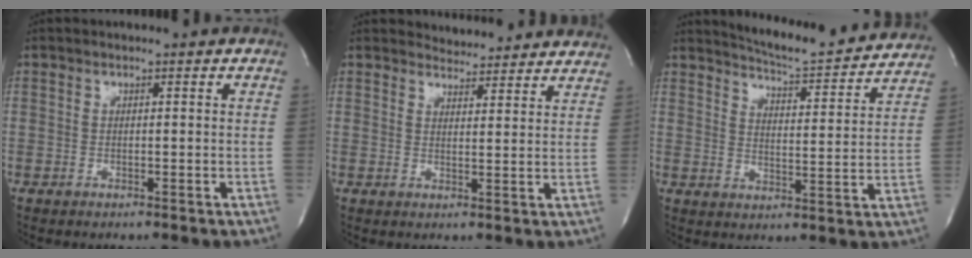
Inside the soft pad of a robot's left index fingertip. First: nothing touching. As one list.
[{"total": 8.7, "force": [8.4, 1.8, 0.9], "torque": [0.000, 0.001, 0.090]}, {"total": 14.8, "force": [14.3, 1.5, 3.6], "torque": [-0.054, -0.030, 0.178]}]